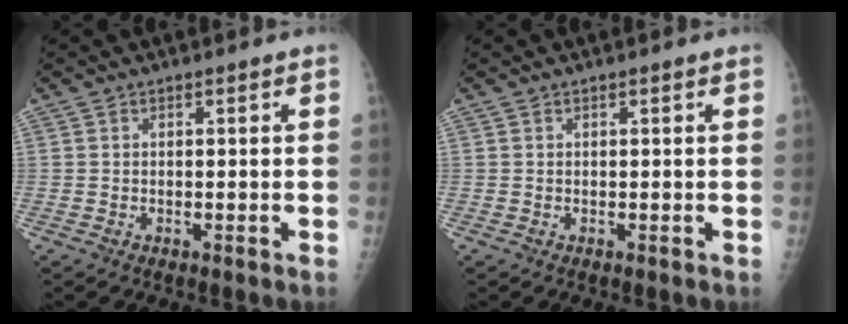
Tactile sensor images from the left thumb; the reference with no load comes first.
{"total": 0.0}